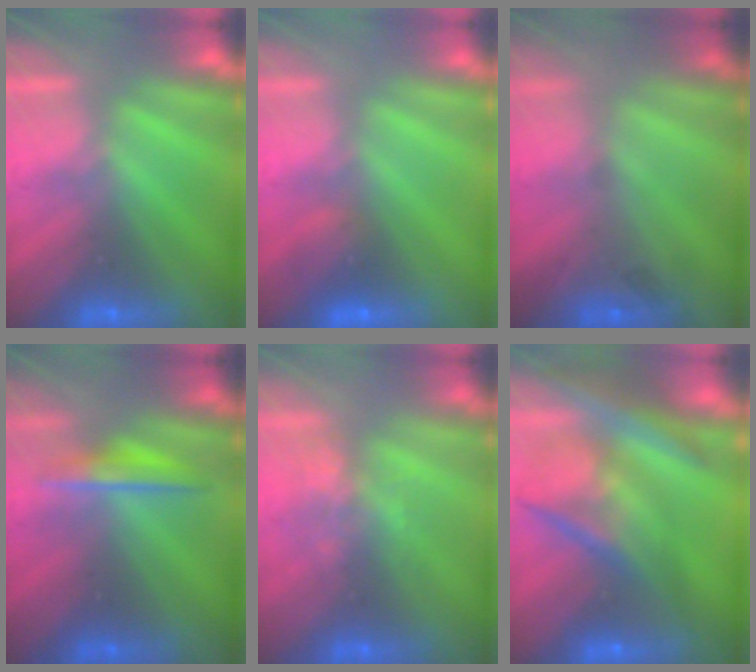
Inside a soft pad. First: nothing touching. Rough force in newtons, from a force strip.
{"total": 1.4}
{"total": 2.2}
{"total": 1.7}
{"total": 3.9}
{"total": 10.8}